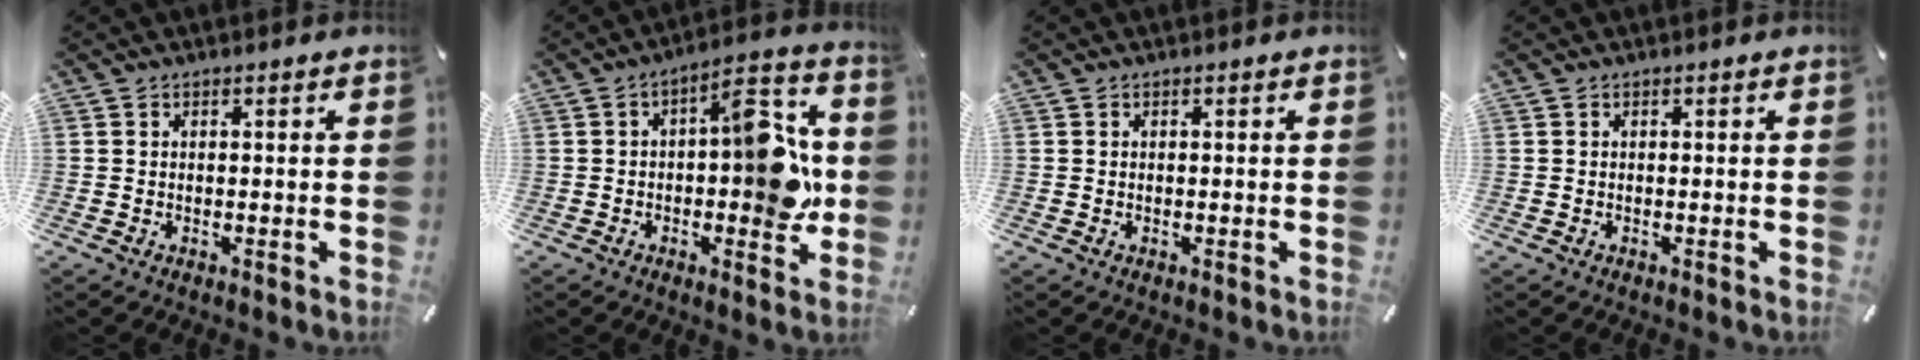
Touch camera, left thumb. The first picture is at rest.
{"total": 14.5, "force": [0.1, 6.7, 12.9], "torque": [-0.151, -0.004, 0.003]}
{"total": 0.0}
{"total": 0.0}